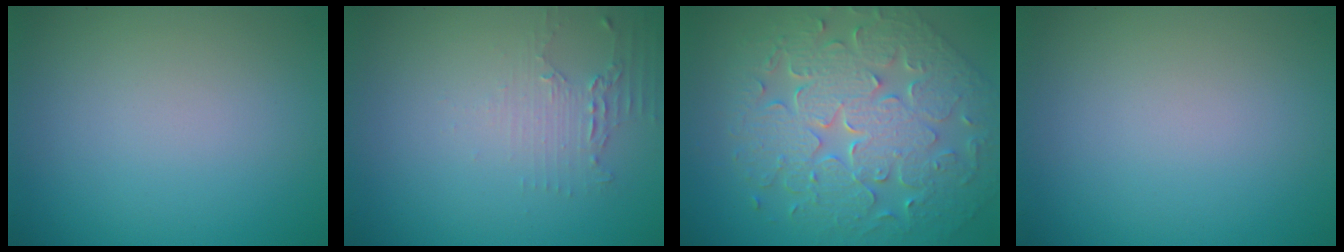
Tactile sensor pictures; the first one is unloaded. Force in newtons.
{"total": 2.2, "press": 1.6, "slide": 1.5}
{"total": 9.3, "press": 6.6, "slide": 6.5}
{"total": 0.0}